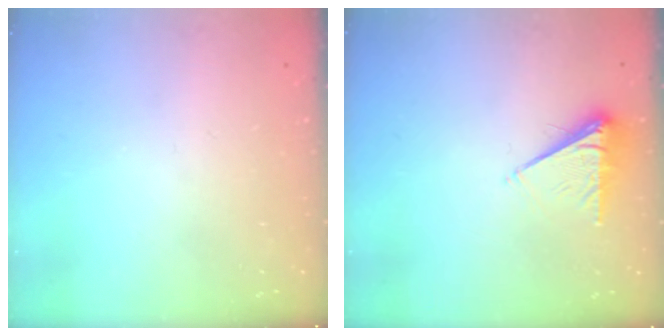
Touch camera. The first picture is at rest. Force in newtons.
{"total": 5.2, "press": 5.1, "slide": 0.8}